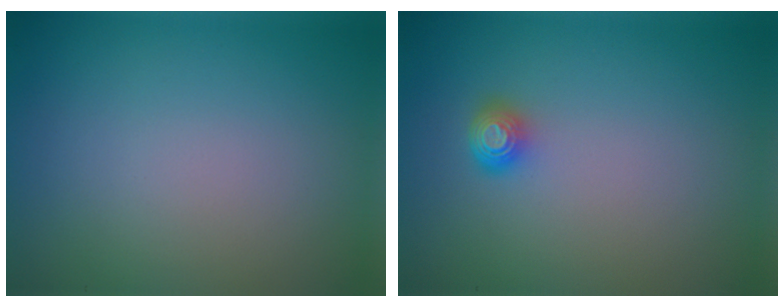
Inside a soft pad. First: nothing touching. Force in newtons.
{"total": 1.7, "press": 1.3, "slide": 1.2}